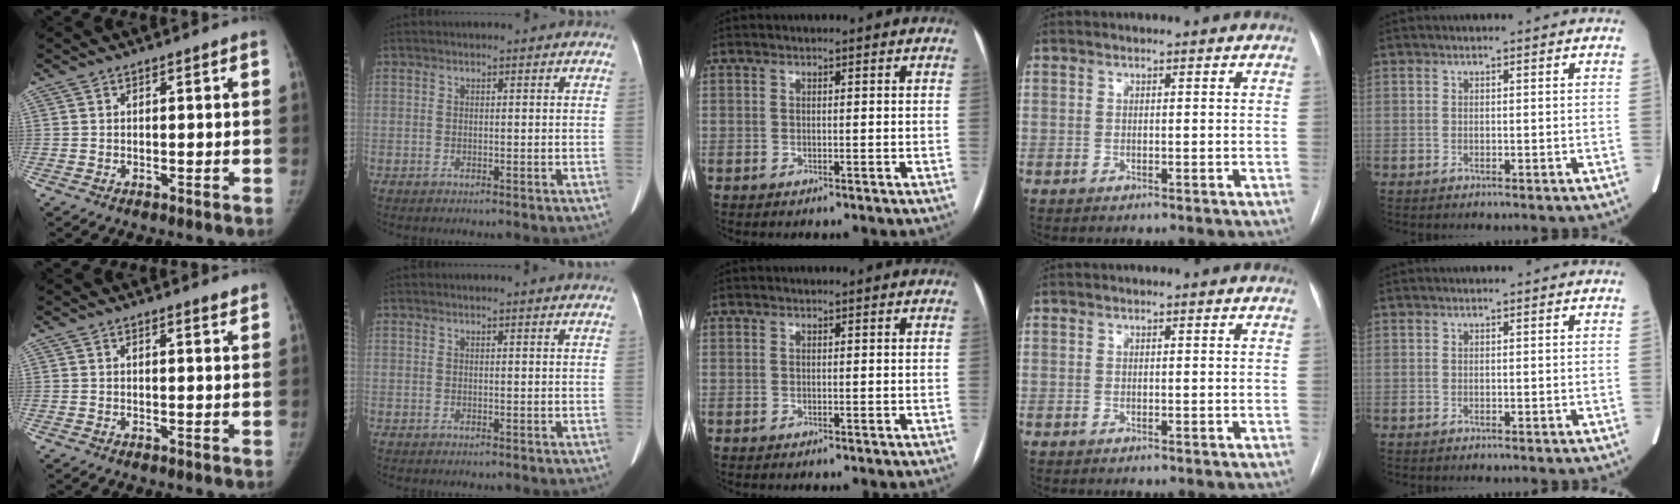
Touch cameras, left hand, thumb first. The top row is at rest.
{"thumb": {"total": 1.6, "force": [1.3, 0.0, 0.9], "torque": [-0.008, -0.010, 0.019]}, "index": {"total": 2.0, "force": [2.0, -0.1, 0.4], "torque": [-0.012, 0.003, 0.016]}}